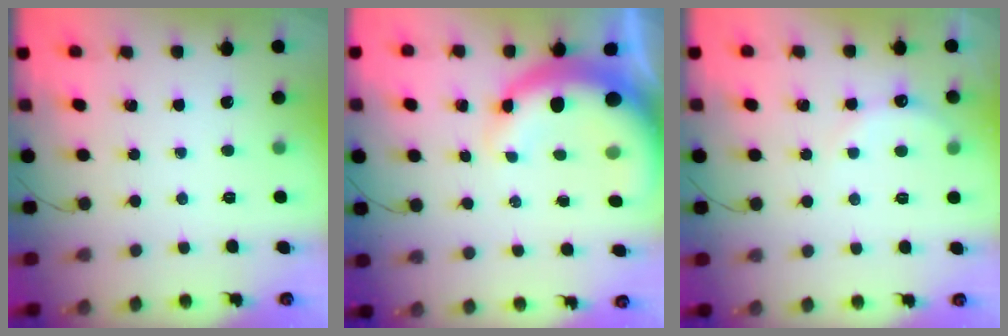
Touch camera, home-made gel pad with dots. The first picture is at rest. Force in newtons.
{"total": 10.9, "press": 10.6, "slide": 2.5}
{"total": 3.9, "press": 3.7, "slide": 0.9}